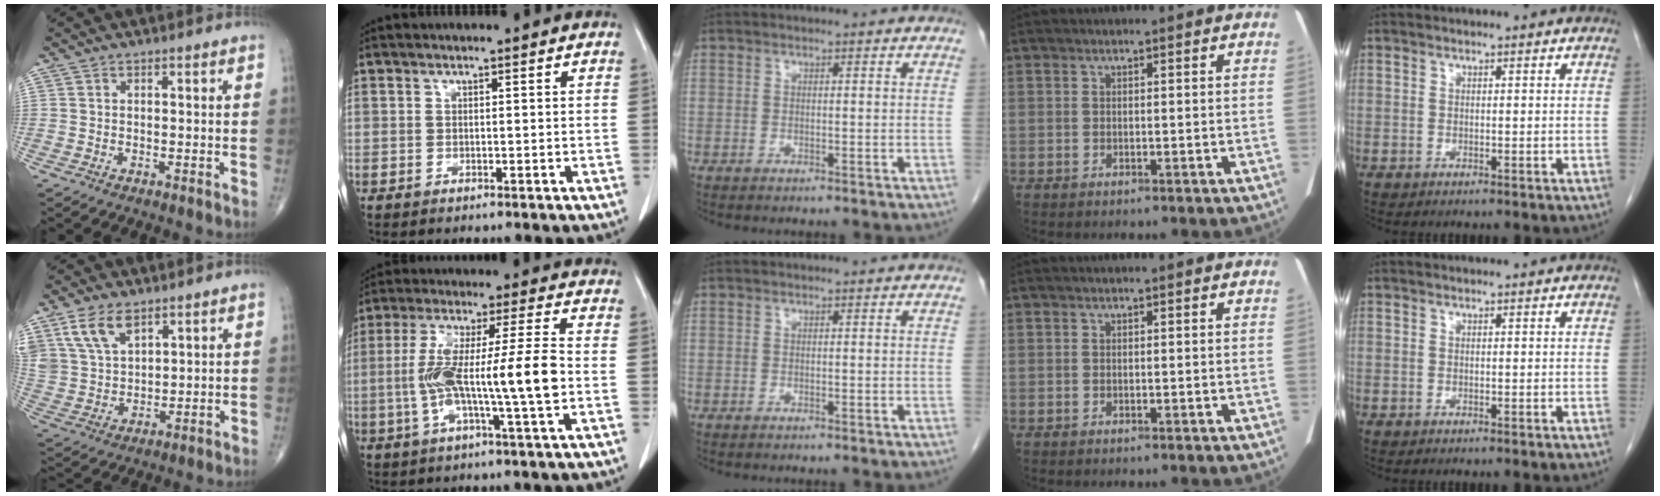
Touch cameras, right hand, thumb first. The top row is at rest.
{"thumb": {"total": 9.6, "force": [5.7, 5.3, 5.5], "torque": [-0.098, -0.015, 0.124]}, "index": {"total": 13.1, "force": [-1.9, -0.3, 12.9], "torque": [-0.246, 0.011, -0.038]}}